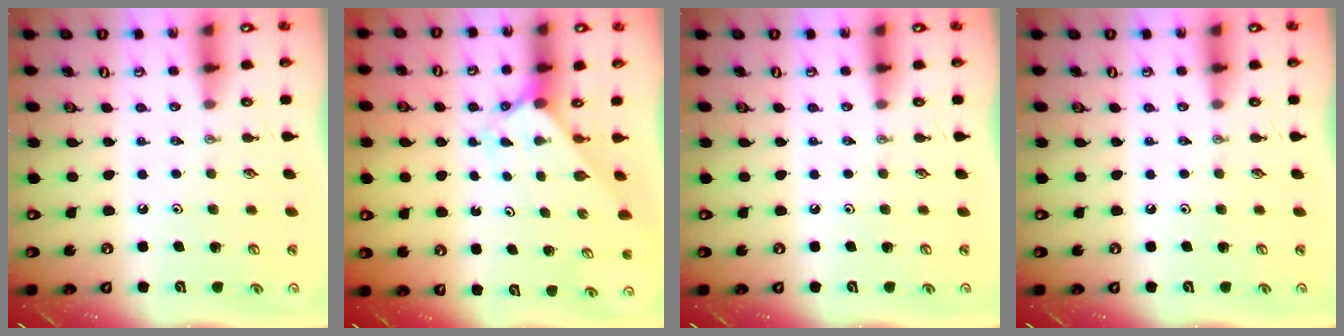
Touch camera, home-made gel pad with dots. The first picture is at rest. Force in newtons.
{"total": 2.0, "press": 2.0, "slide": 0.2}
{"total": 0.0}
{"total": 0.0}